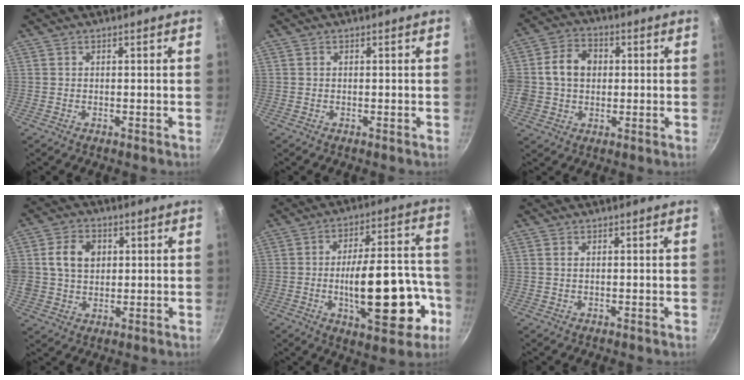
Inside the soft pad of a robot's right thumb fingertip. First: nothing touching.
{"total": 0.0}
{"total": 10.8, "force": [1.4, 8.6, 6.4], "torque": [-0.100, 0.015, 0.013]}
{"total": 9.4, "force": [2.2, 7.2, 5.7], "torque": [-0.090, 0.004, 0.033]}
{"total": 21.1, "force": [-6.3, 8.8, 18.1], "torque": [-0.226, 0.040, -0.079]}
{"total": 0.7, "force": [0.2, 0.3, 0.5], "torque": [-0.010, 0.001, 0.004]}